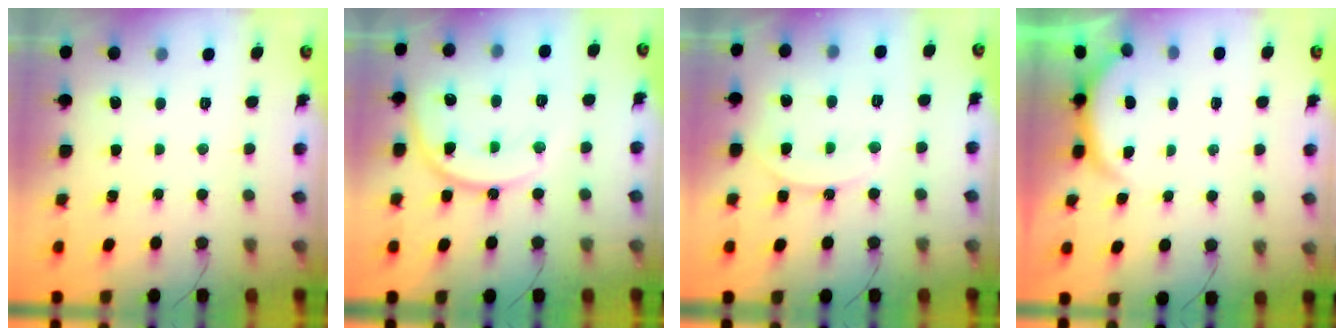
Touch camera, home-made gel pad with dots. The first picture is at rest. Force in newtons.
{"total": 15.0, "press": 14.9, "slide": 1.6}
{"total": 12.2, "press": 12.1, "slide": 1.2}
{"total": 2.5, "press": 2.5, "slide": 0.6}